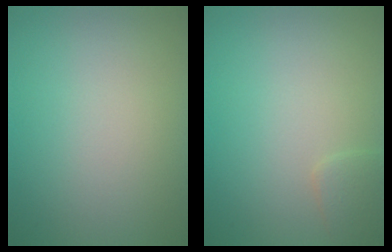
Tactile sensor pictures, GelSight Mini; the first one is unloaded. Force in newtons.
{"total": 1.3, "press": 1.3, "slide": 0.1}